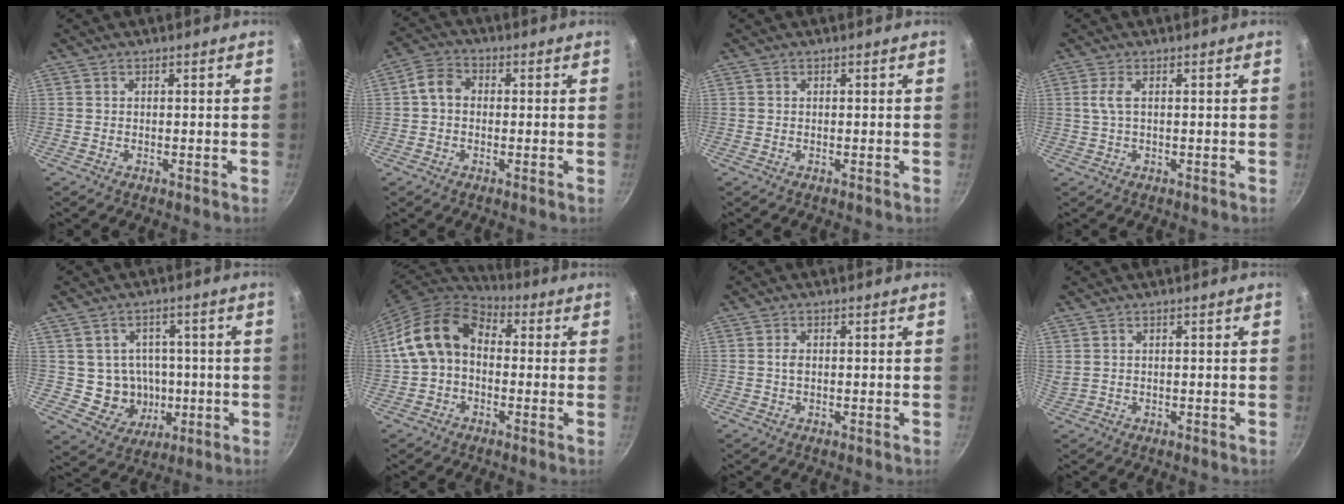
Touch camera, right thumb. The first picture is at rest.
{"total": 4.9, "force": [0.0, 3.9, 3.0], "torque": [-0.046, 0.016, -0.014]}
{"total": 0.0}
{"total": 2.5, "force": [0.4, 0.7, 2.4], "torque": [-0.059, 0.004, 0.009]}
{"total": 9.1, "force": [-0.6, 8.5, 3.2], "torque": [-0.014, 0.011, 0.000]}
{"total": 13.9, "force": [0.8, 10.2, 9.5], "torque": [-0.151, 0.037, -0.001]}
{"total": 1.3, "force": [0.1, 0.8, 1.0], "torque": [-0.018, 0.001, 0.000]}
{"total": 1.5, "force": [0.7, 0.4, 1.2], "torque": [-0.026, 0.002, 0.017]}